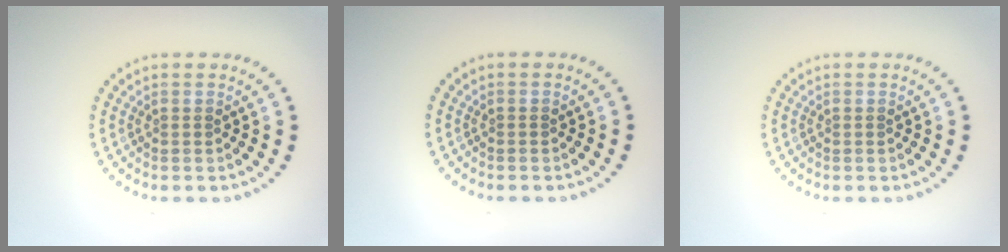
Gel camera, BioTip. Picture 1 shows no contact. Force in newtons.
{"total": 0.0}
{"total": 0.0}